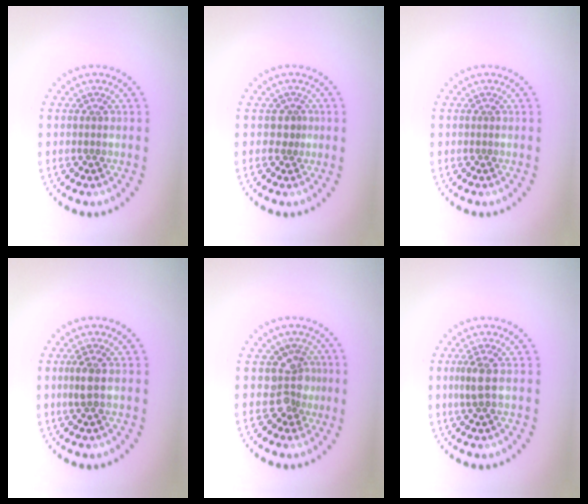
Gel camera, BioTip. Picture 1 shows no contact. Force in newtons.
{"total": 0.9, "press": 0.5, "slide": 0.7}
{"total": 0.0}
{"total": 1.4, "press": 1.3, "slide": 0.6}
{"total": 2.8, "press": 2.2, "slide": 1.7}
{"total": 1.8, "press": 1.5, "slide": 0.9}